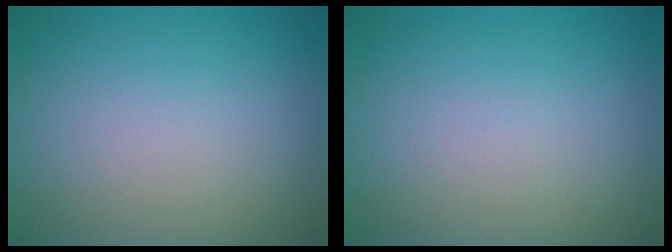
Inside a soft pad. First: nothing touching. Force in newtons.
{"total": 0.0}